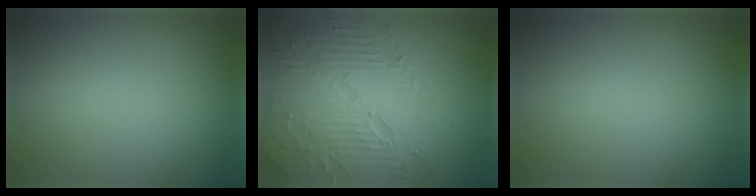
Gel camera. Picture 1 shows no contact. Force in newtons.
{"total": 9.0, "press": 6.2, "slide": 6.6}
{"total": 0.0}